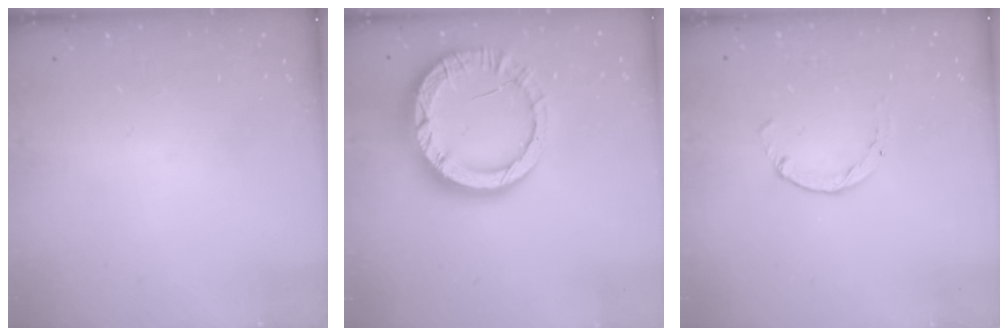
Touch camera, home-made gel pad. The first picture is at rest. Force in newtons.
{"total": 15.1, "press": 15.1, "slide": 1.4}
{"total": 0.0}